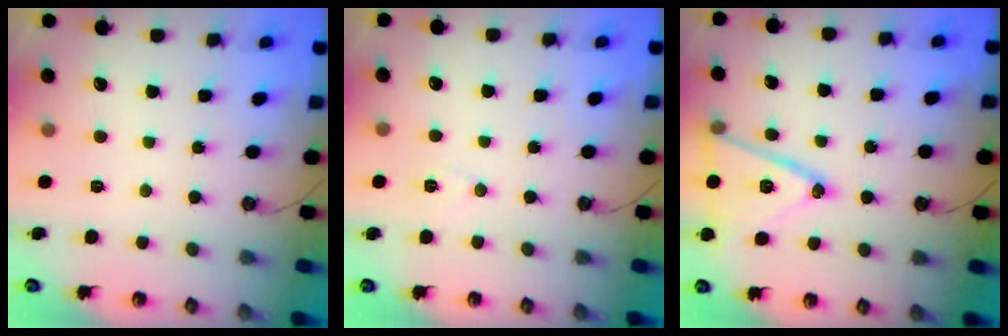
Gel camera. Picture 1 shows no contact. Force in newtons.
{"total": 5.2, "press": 4.5, "slide": 2.7}
{"total": 17.0, "press": 16.7, "slide": 3.4}